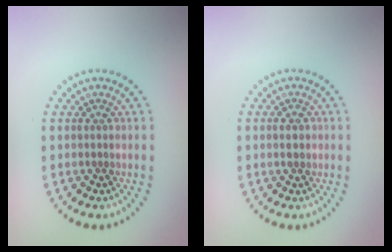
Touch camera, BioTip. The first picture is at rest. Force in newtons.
{"total": 1.8, "press": 1.8, "slide": 0.1}